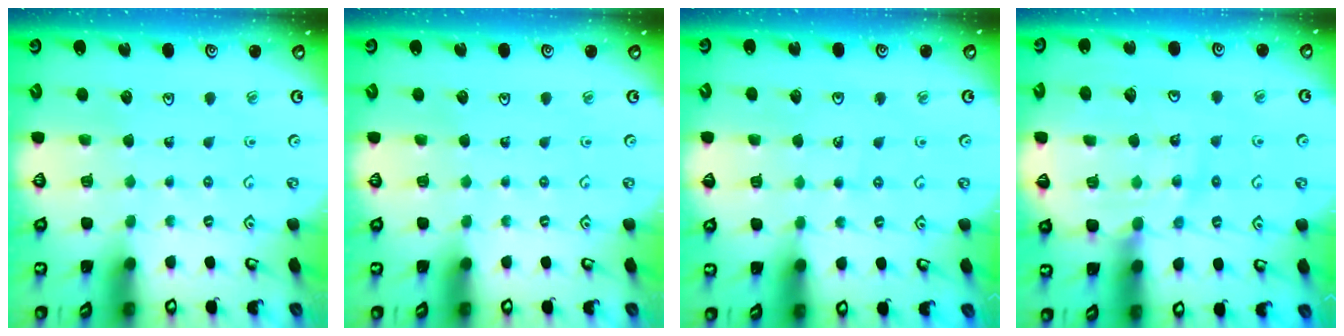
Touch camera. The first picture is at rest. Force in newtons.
{"total": 0.0}
{"total": 3.5, "press": 3.2, "slide": 1.4}
{"total": 13.2, "press": 13.1, "slide": 1.5}